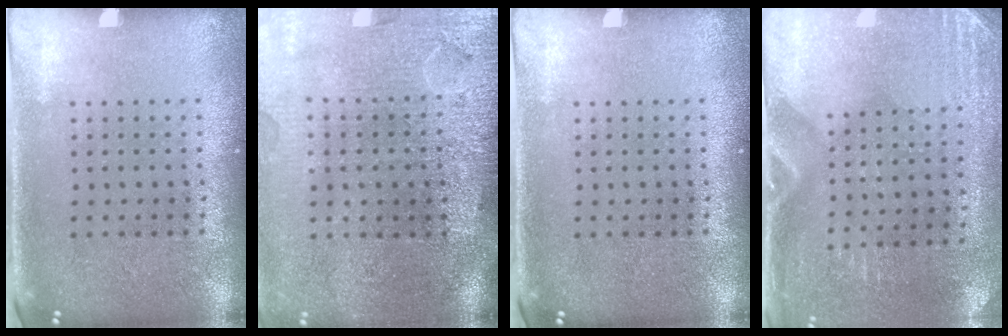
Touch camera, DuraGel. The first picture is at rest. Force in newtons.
{"total": 4.4, "press": 3.6, "slide": 2.5}
{"total": 0.0}
{"total": 2.9, "press": 2.5, "slide": 1.3}